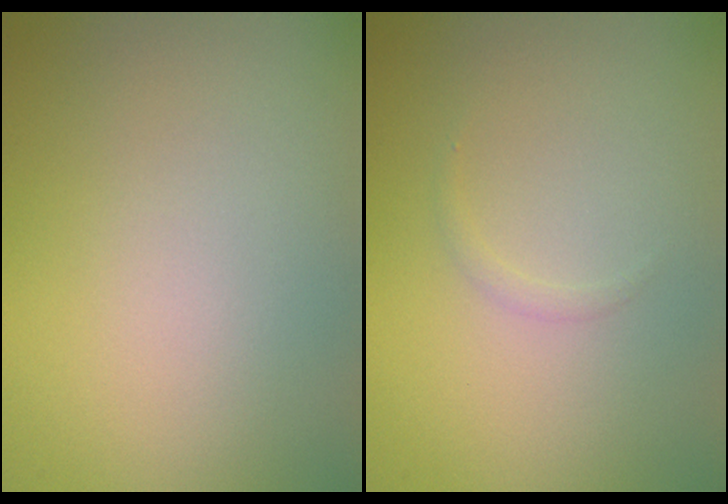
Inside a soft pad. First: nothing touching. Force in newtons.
{"total": 0.5, "press": 0.5, "slide": 0.0}